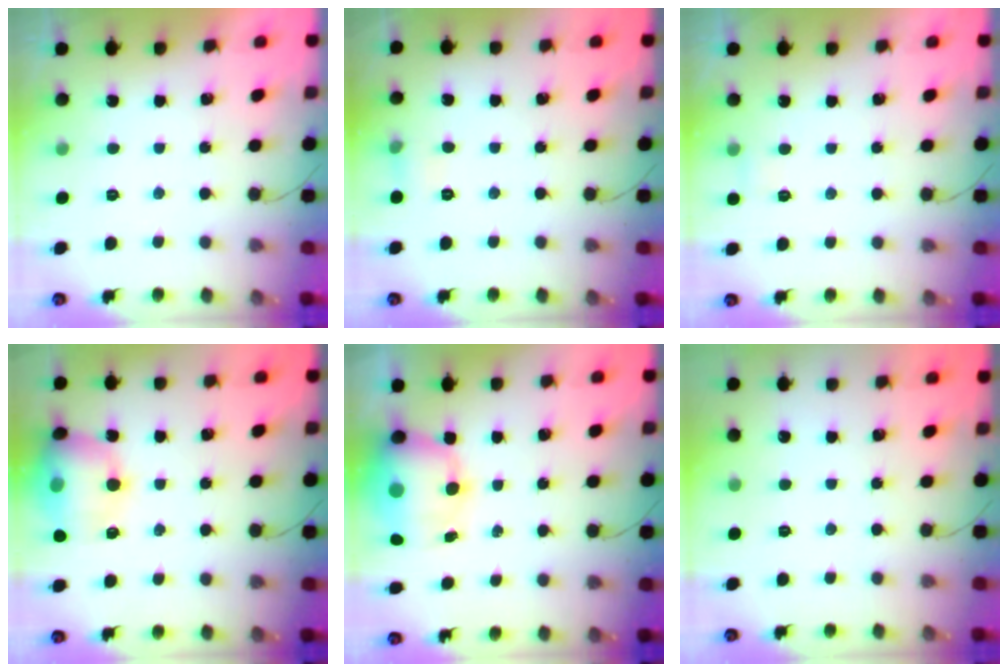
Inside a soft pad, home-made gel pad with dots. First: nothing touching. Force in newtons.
{"total": 4.8, "press": 4.6, "slide": 1.4}
{"total": 2.1, "press": 2.0, "slide": 0.7}
{"total": 15.3, "press": 14.6, "slide": 4.3}
{"total": 12.4, "press": 12.0, "slide": 2.8}
{"total": 0.0}